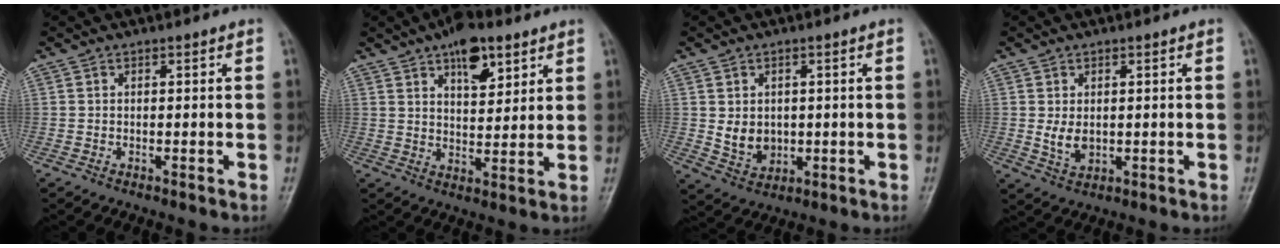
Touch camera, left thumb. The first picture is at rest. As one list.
[{"total": 9.3, "force": [5.3, 4.5, 6.1], "torque": [-0.064, -0.025, 0.080]}, {"total": 5.7, "force": [0.1, 4.7, 3.3], "torque": [-0.030, -0.006, 0.016]}, {"total": 3.9, "force": [0.1, 2.7, 2.8], "torque": [-0.041, -0.002, 0.010]}]